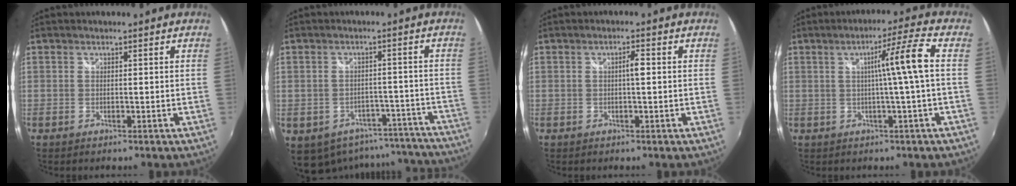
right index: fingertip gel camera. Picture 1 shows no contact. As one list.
[{"total": 15.4, "force": [-12.6, 7.8, 4.1], "torque": [-0.079, 0.029, -0.129]}, {"total": 1.9, "force": [0.0, 0.4, 1.8], "torque": [-0.030, 0.004, -0.001]}, {"total": 7.4, "force": [0.2, -1.8, 7.2], "torque": [-0.107, 0.011, 0.007]}]